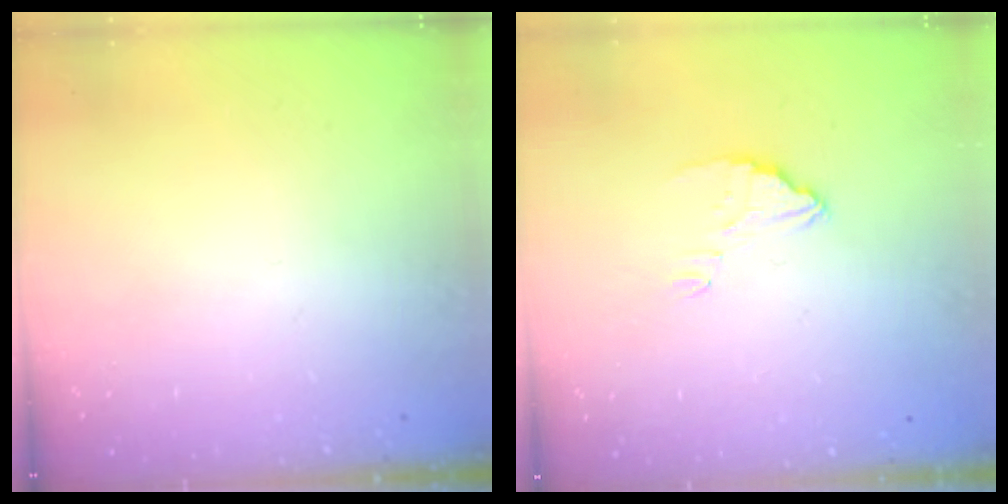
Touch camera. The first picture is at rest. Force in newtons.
{"total": 3.2, "press": 3.2, "slide": 0.3}